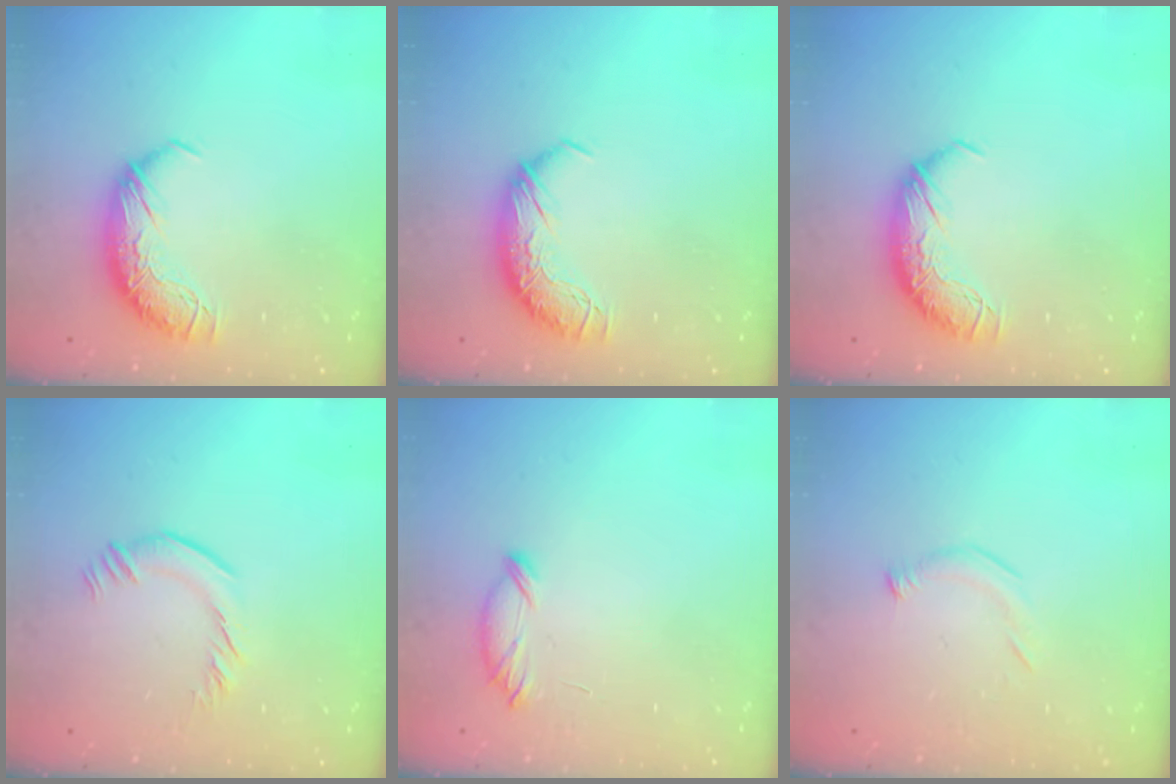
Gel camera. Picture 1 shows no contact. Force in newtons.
{"total": 0.0}
{"total": 0.0}
{"total": 2.5, "press": 2.3, "slide": 0.9}
{"total": 7.2, "press": 7.2, "slide": 0.3}
{"total": 6.1, "press": 6.1, "slide": 0.5}